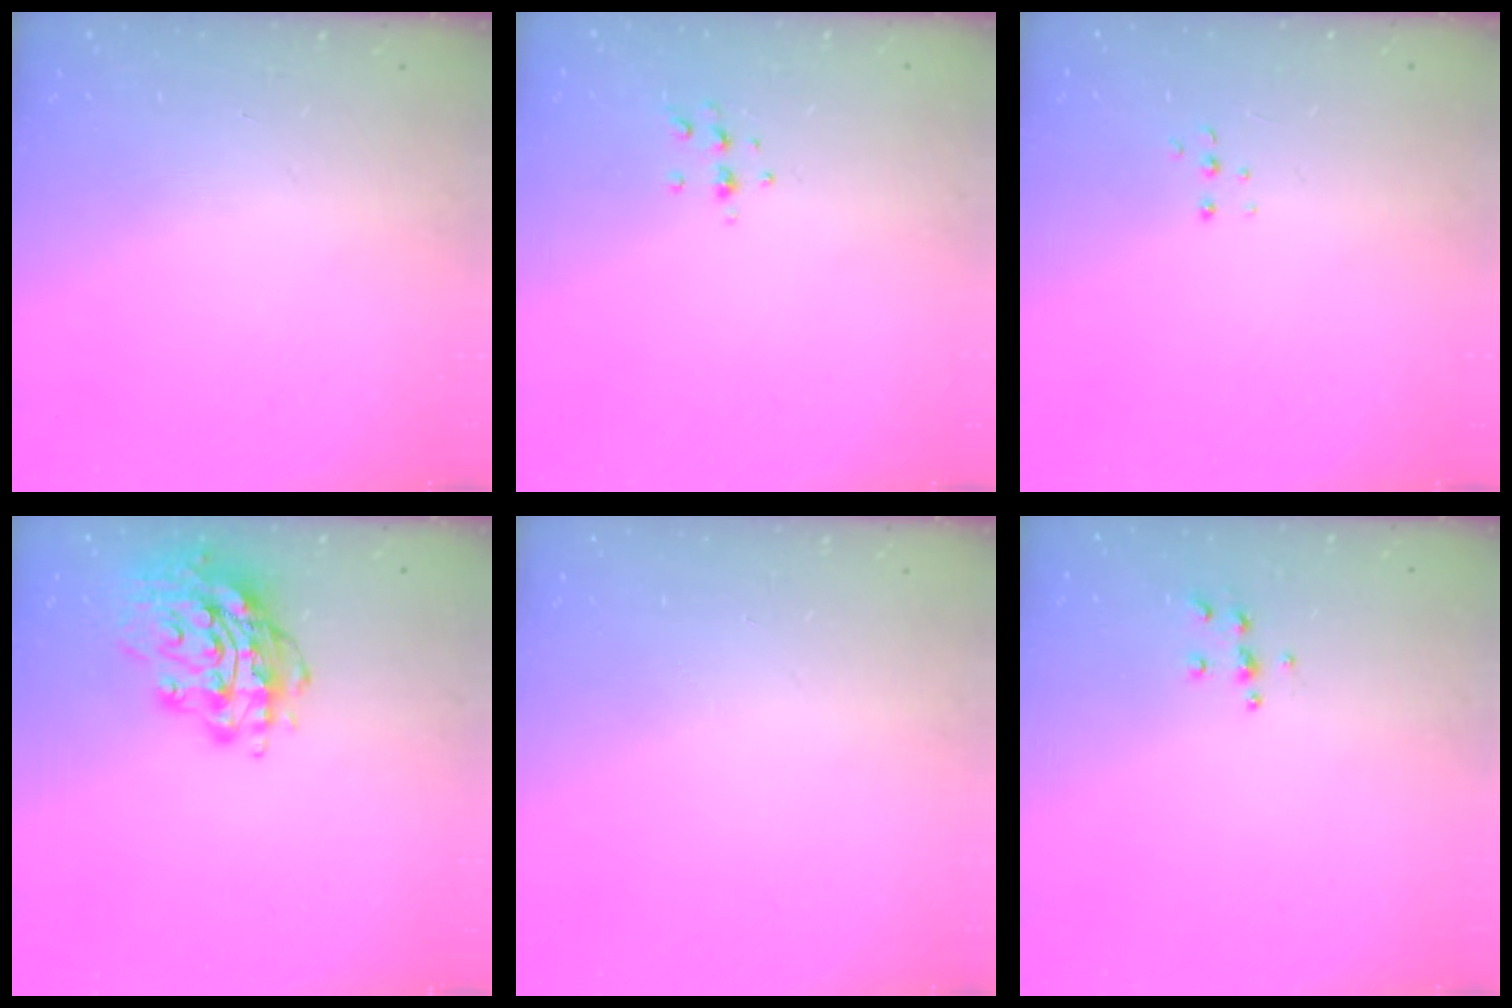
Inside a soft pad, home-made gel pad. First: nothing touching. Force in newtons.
{"total": 5.5, "press": 5.3, "slide": 1.5}
{"total": 4.0, "press": 3.9, "slide": 0.8}
{"total": 15.5, "press": 15.5, "slide": 1.5}
{"total": 0.0}
{"total": 5.5, "press": 5.5, "slide": 0.5}